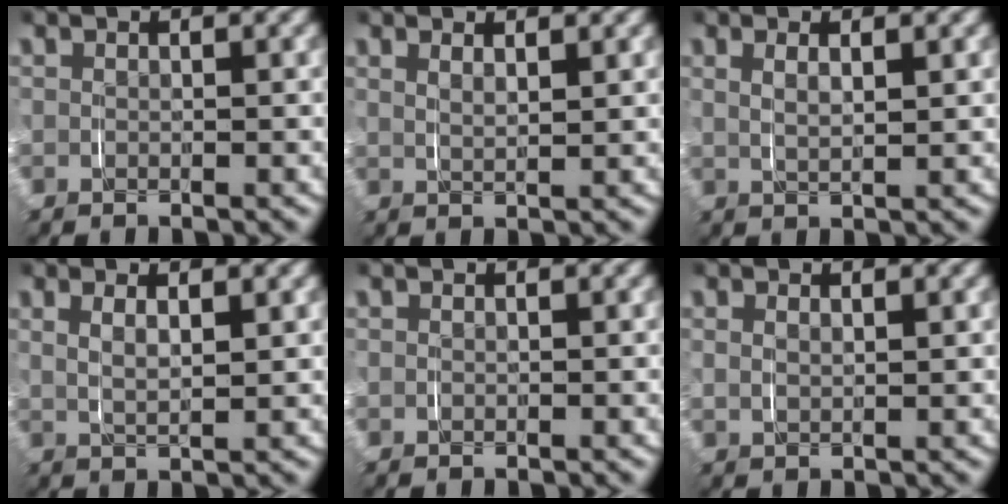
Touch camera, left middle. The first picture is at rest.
{"total": 1.4, "force": [1.1, 0.1, 0.9], "torque": [-0.019, -0.007, 0.026]}
{"total": 1.9, "force": [0.8, 0.5, 1.7], "torque": [-0.032, -0.003, 0.020]}
{"total": 2.6, "force": [0.9, 1.0, 2.2], "torque": [-0.044, -0.002, 0.021]}
{"total": 0.0}
{"total": 1.2, "force": [0.7, 0.6, 0.8], "torque": [-0.017, -0.003, 0.018]}